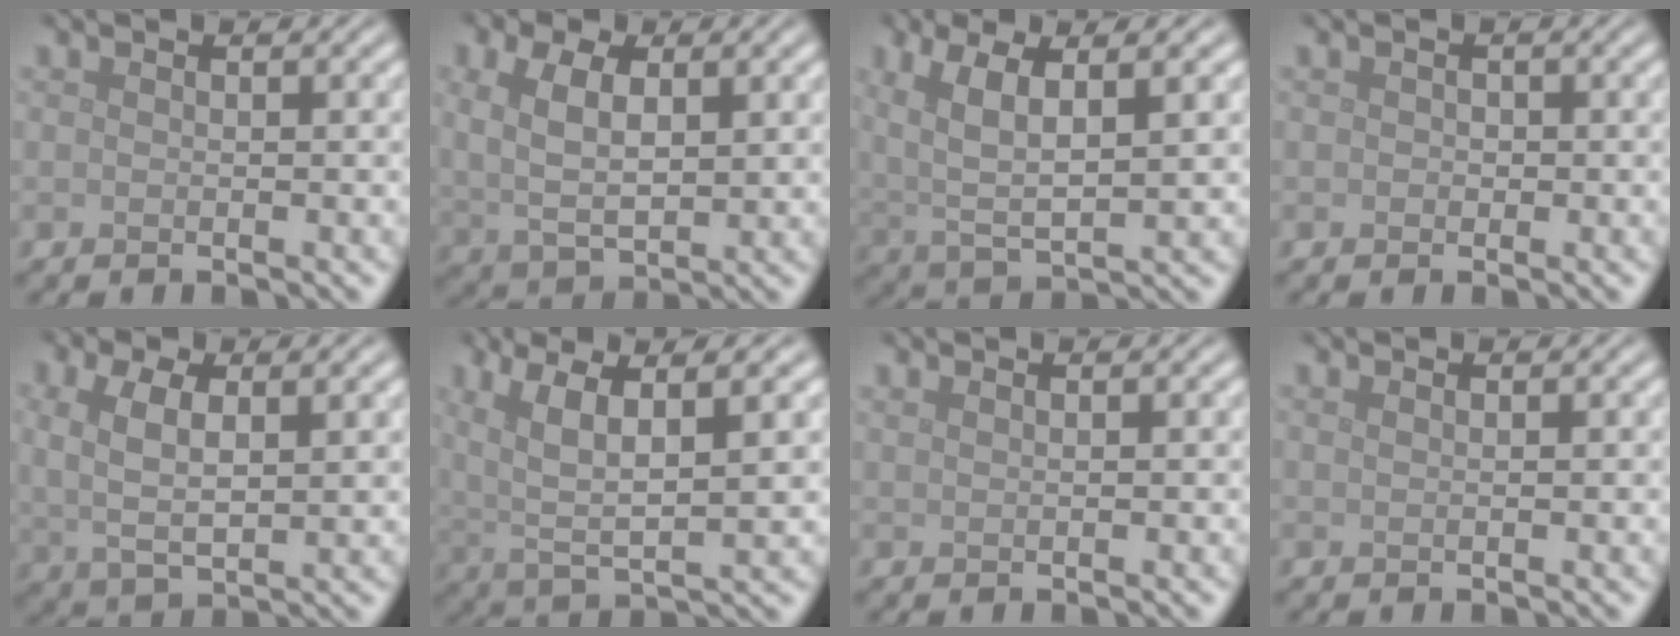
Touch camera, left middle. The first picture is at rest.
{"total": 5.4, "force": [1.3, 3.3, 4.1], "torque": [-0.089, 0.001, 0.027]}
{"total": 6.2, "force": [2.2, 2.3, 5.3], "torque": [-0.115, -0.001, 0.041]}
{"total": 0.6, "force": [0.0, 0.6, 0.2], "torque": [-0.001, -0.003, -0.002]}
{"total": 4.8, "force": [1.1, 2.5, 3.9], "torque": [-0.086, -0.001, 0.026]}
{"total": 6.8, "force": [2.6, 2.0, 6.0], "torque": [-0.122, 0.003, 0.051]}
{"total": 0.6, "force": [0.6, 0.1, 0.2], "torque": [-0.004, 0.001, 0.013]}
{"total": 0.5, "force": [0.4, 0.1, 0.3], "torque": [-0.004, 0.002, 0.008]}